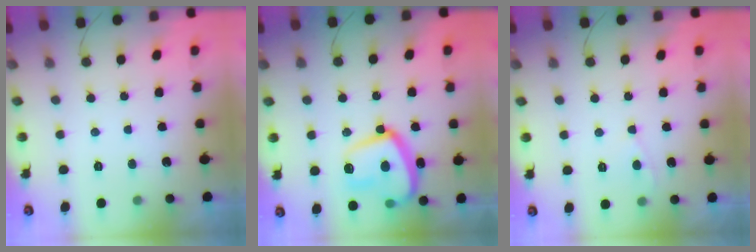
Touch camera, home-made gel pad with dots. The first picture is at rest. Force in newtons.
{"total": 19.1, "press": 19.0, "slide": 1.7}
{"total": 2.9, "press": 2.9, "slide": 0.3}